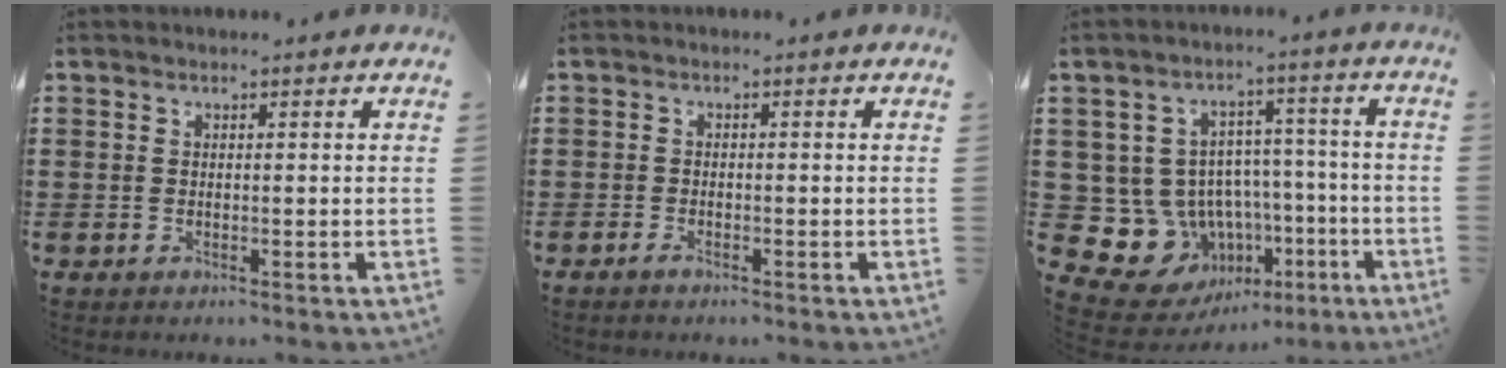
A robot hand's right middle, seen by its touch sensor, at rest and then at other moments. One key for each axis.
{"total": 1.1, "fx": -0.8, "fy": 0.3, "fz": 0.6, "tx": -0.013, "ty": -0.003, "tz": -0.016}
{"total": 9.9, "fx": -4.1, "fy": 8.7, "fz": 2.5, "tx": -0.081, "ty": 0.007, "tz": -0.070}